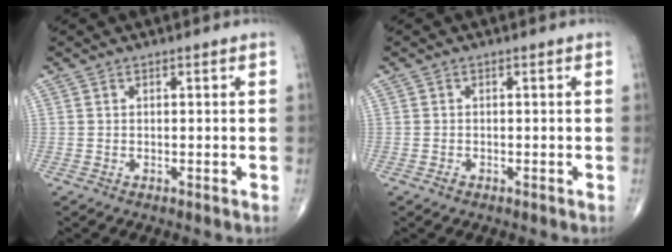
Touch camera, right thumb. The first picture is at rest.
{"total": 0.6, "force": [-0.4, 0.4, 0.2], "torque": [-0.003, 0.000, -0.008]}